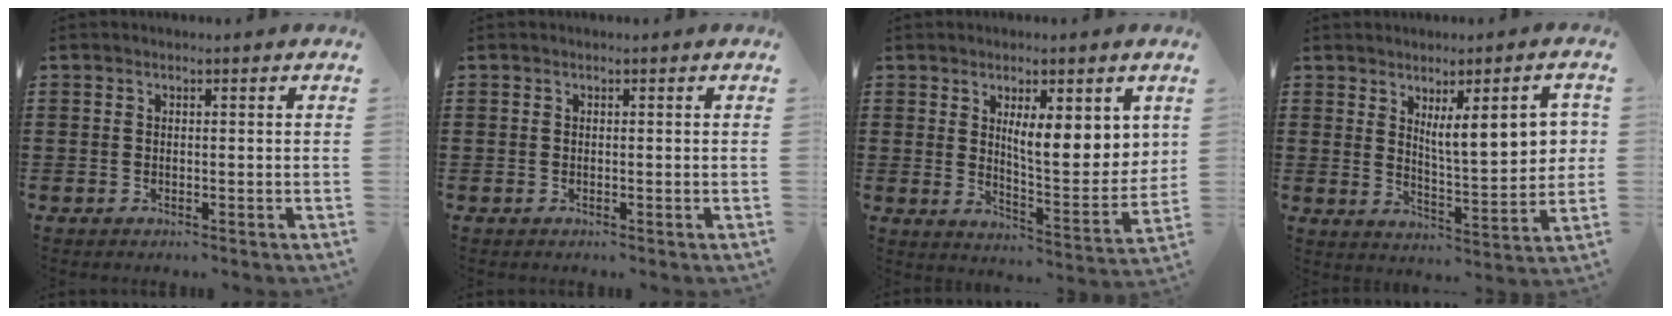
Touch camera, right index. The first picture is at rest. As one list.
[{"total": 0.0}, {"total": 6.7, "force": [3.3, 2.0, 5.5], "torque": [-0.091, -0.025, 0.051]}, {"total": 8.9, "force": [3.5, 2.4, 7.8], "torque": [-0.128, -0.004, 0.055]}]